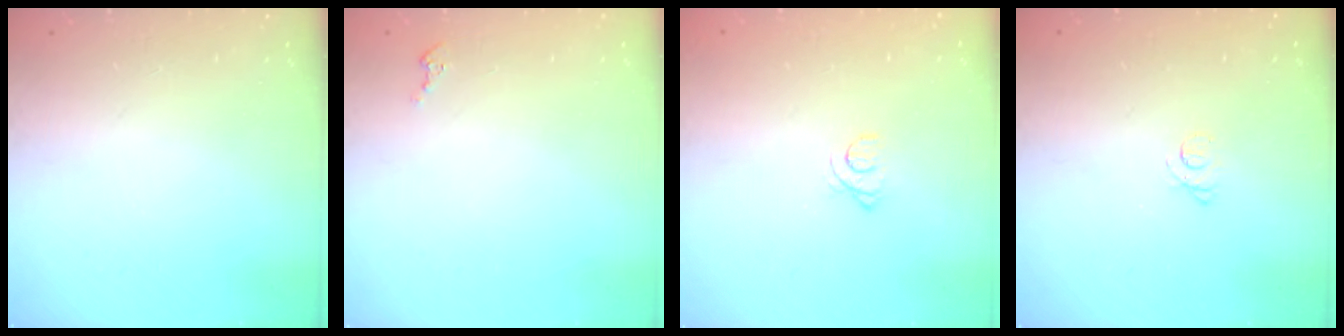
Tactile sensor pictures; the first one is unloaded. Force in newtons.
{"total": 1.6, "press": 1.6, "slide": 0.2}
{"total": 1.6, "press": 1.6, "slide": 0.2}
{"total": 2.3, "press": 2.3, "slide": 0.3}